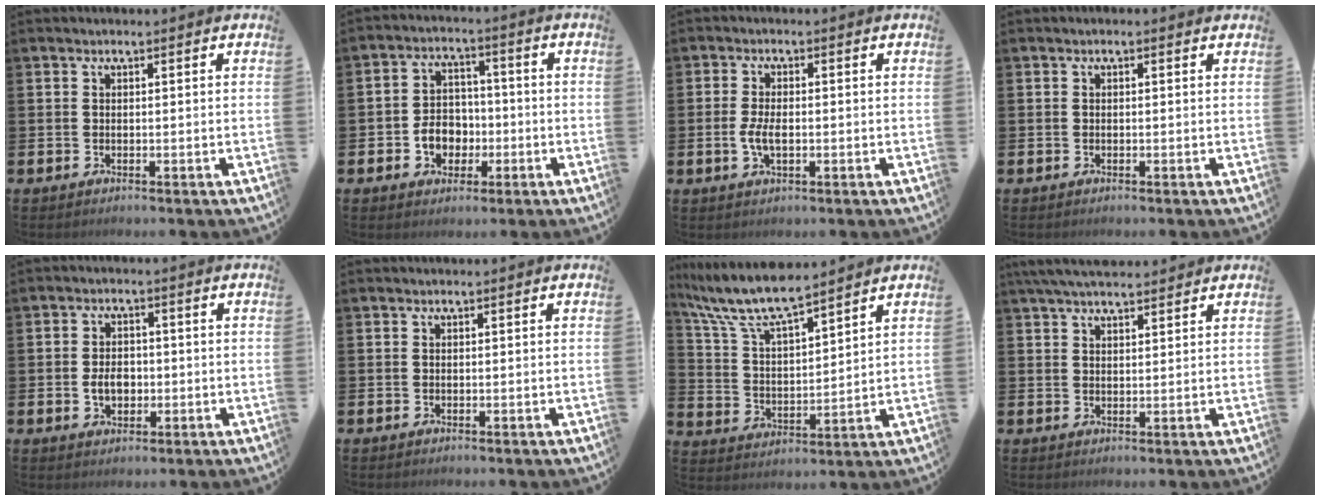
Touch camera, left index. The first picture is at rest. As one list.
[{"total": 5.2, "force": [-2.2, 4.2, 2.3], "torque": [-0.029, 0.005, -0.048]}, {"total": 3.3, "force": [-1.1, 1.5, 2.7], "torque": [-0.053, 0.002, -0.024]}, {"total": 0.0}, {"total": 3.5, "force": [-1.2, 2.4, 2.2], "torque": [-0.023, 0.000, -0.030]}, {"total": 0.0}, {"total": 8.3, "force": [7.3, 1.5, 3.5], "torque": [-0.100, -0.038, 0.131]}, {"total": 4.0, "force": [3.6, 0.9, 1.5], "torque": [-0.033, -0.007, 0.066]}]